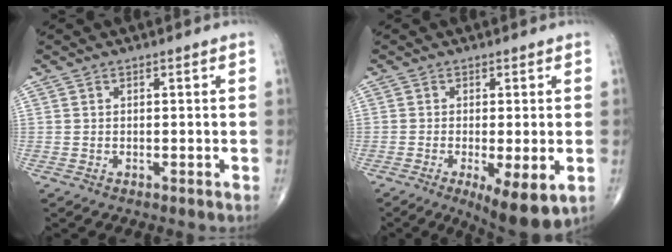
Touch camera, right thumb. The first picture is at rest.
{"total": 9.4, "force": [-3.2, 2.7, 8.4], "torque": [-0.128, -0.020, -0.047]}